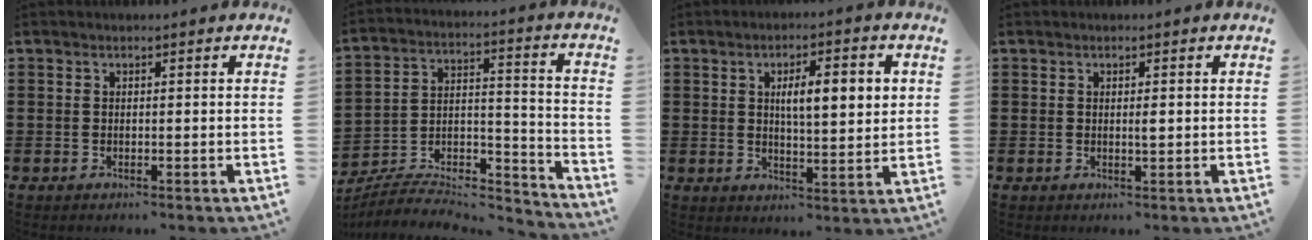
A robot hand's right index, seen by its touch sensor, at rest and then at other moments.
{"total": 7.1, "force": [-6.3, 2.3, 2.3], "torque": [-0.043, 0.005, -0.123]}
{"total": 6.5, "force": [1.5, 1.8, 6.1], "torque": [-0.102, -0.001, 0.020]}
{"total": 1.3, "force": [0.2, 0.4, 1.2], "torque": [-0.023, 0.004, 0.003]}